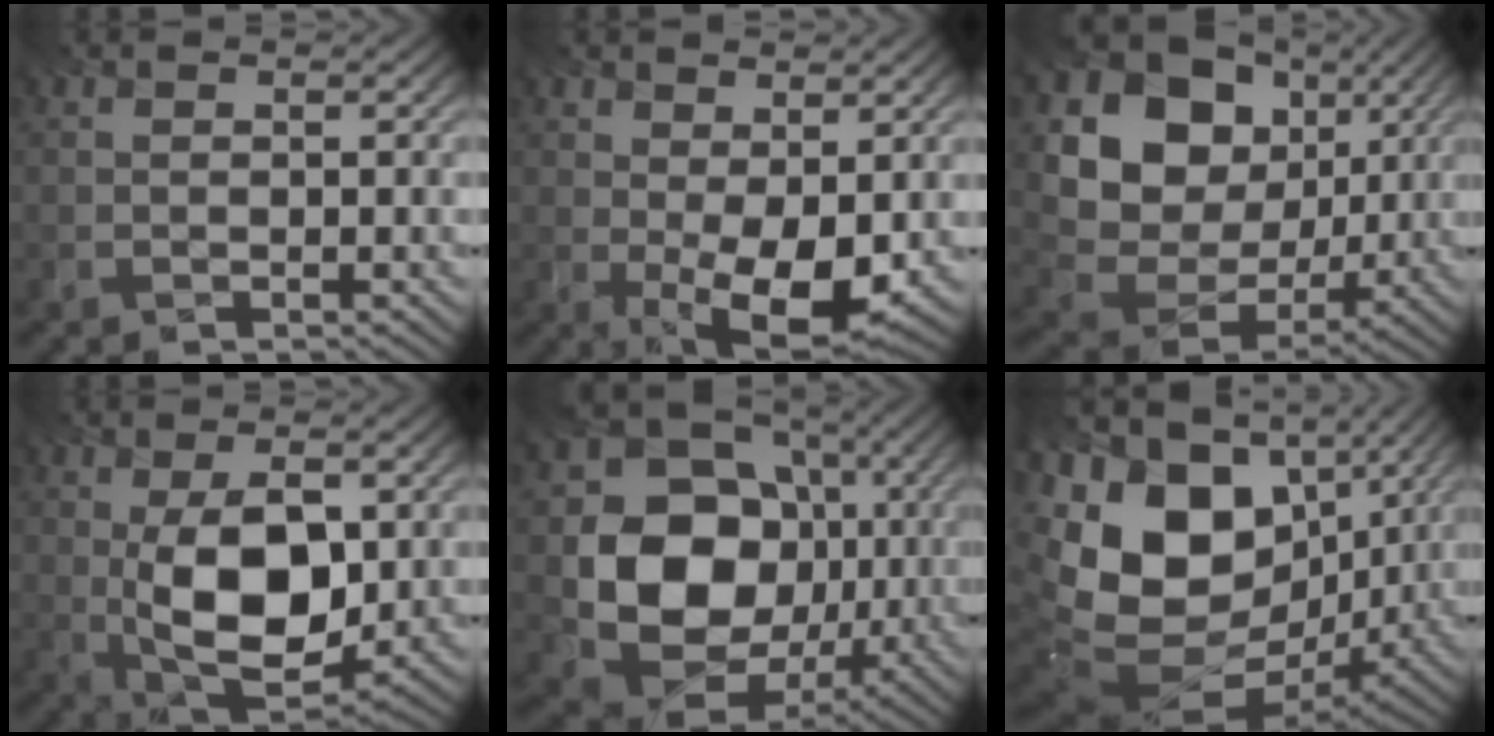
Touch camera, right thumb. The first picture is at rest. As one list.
[{"total": 8.1, "force": [-0.2, 4.1, 6.9], "torque": [-0.120, -0.010, 0.003]}, {"total": 15.3, "force": [3.7, 12.6, 7.9], "torque": [-0.177, 0.020, 0.076]}, {"total": 11.4, "force": [-0.8, 6.2, 9.5], "torque": [-0.185, -0.006, -0.009]}, {"total": 14.9, "force": [-1.3, 12.6, 7.8], "torque": [-0.146, -0.039, -0.023]}, {"total": 20.8, "force": [1.6, 14.7, 14.7], "torque": [-0.317, -0.020, 0.074]}]